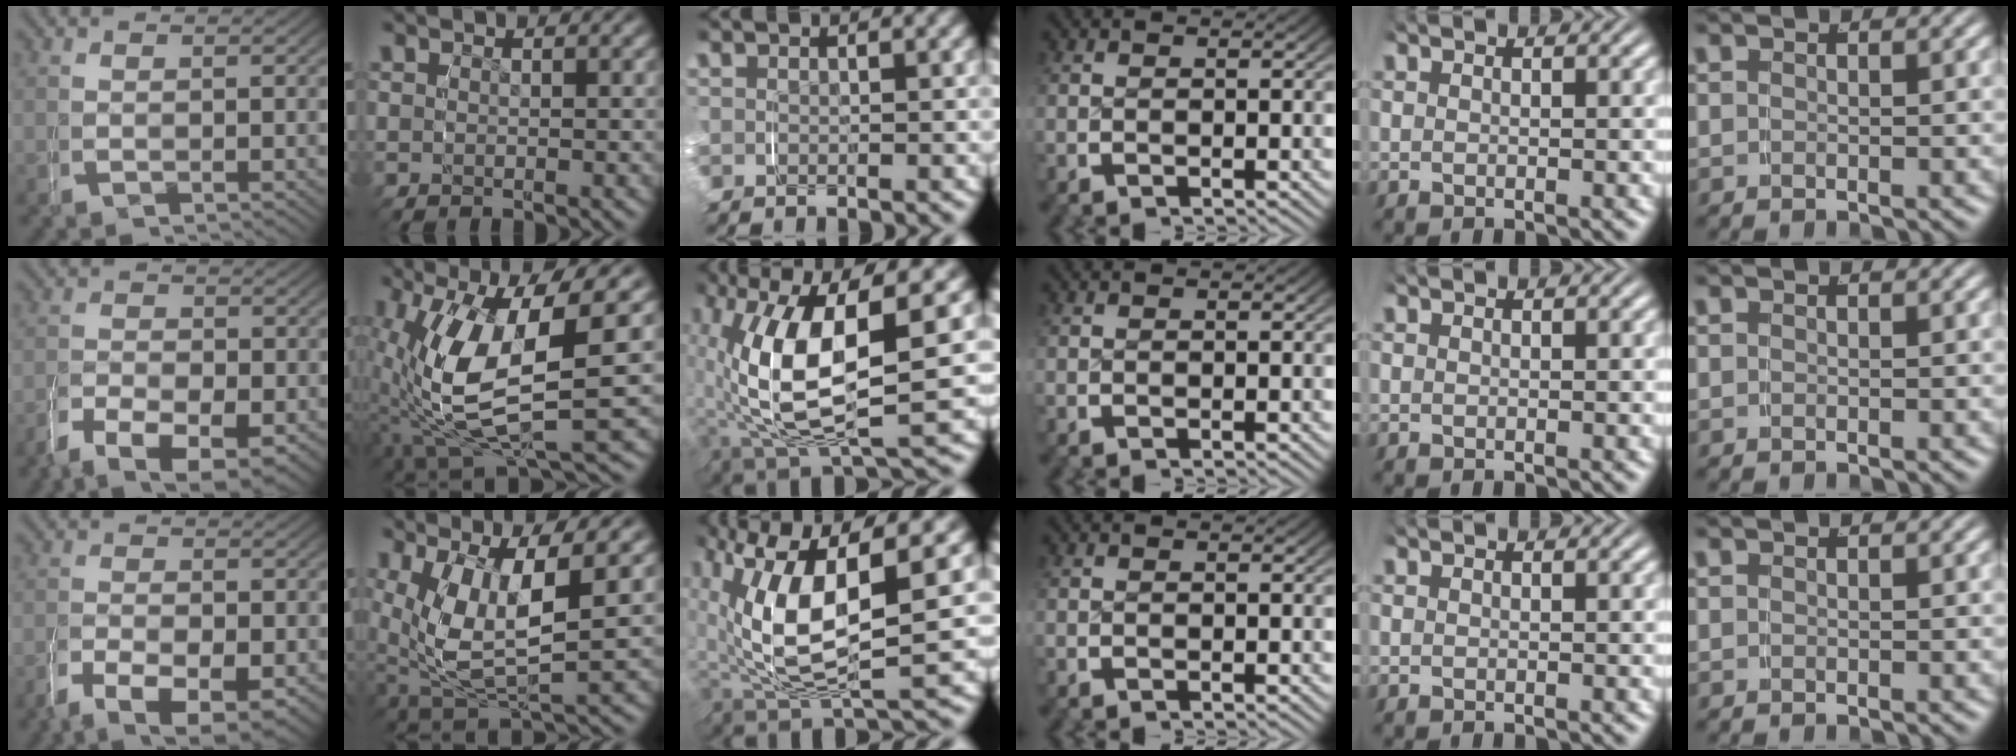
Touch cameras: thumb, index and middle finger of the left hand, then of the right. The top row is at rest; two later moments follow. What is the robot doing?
{"motion": "grasp_and_lifting", "object": "shoes"}